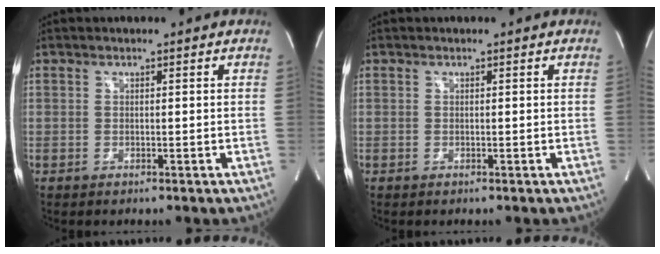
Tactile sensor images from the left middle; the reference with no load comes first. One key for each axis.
{"total": 0.0}